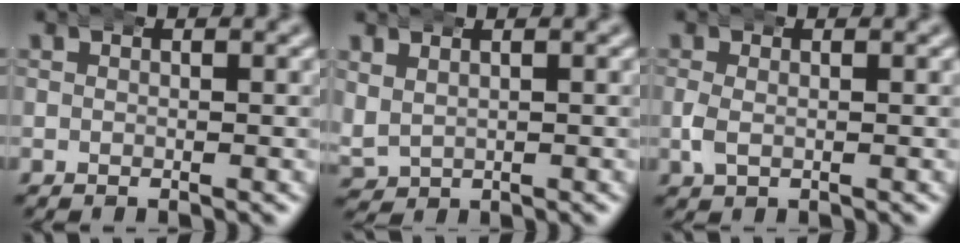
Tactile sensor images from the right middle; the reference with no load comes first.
{"total": 3.0, "force": [0.6, 2.7, 1.1], "torque": [-0.034, -0.007, 0.016]}
{"total": 1.5, "force": [-0.3, 1.1, 1.0], "torque": [-0.027, 0.002, -0.008]}